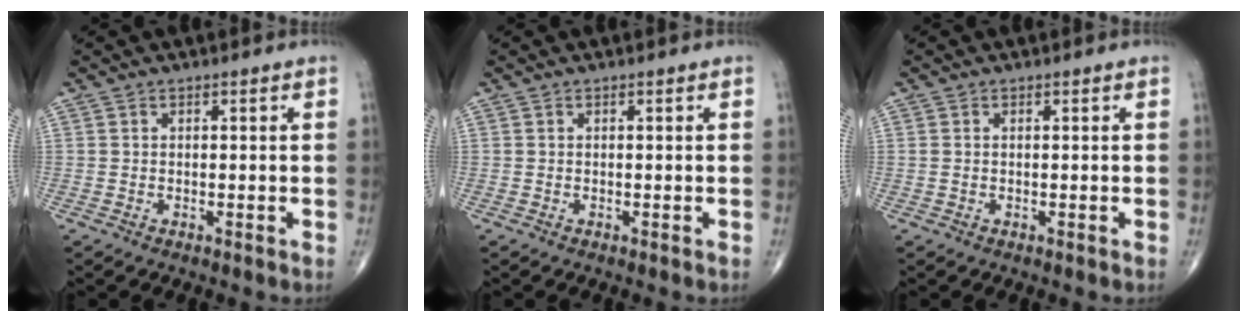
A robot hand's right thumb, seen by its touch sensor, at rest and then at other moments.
{"total": 0.0}
{"total": 0.6, "force": [0.1, 0.4, 0.5], "torque": [-0.018, 0.011, 0.008]}